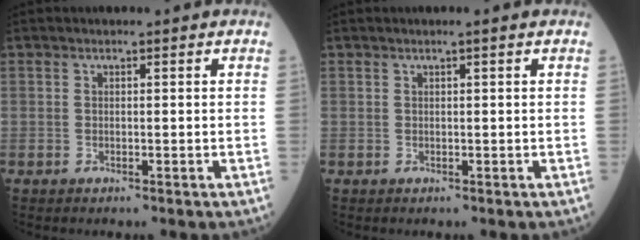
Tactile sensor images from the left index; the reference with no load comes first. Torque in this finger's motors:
{"motor_torque": [-0.21, 0.08, 0.01, 0.00]}